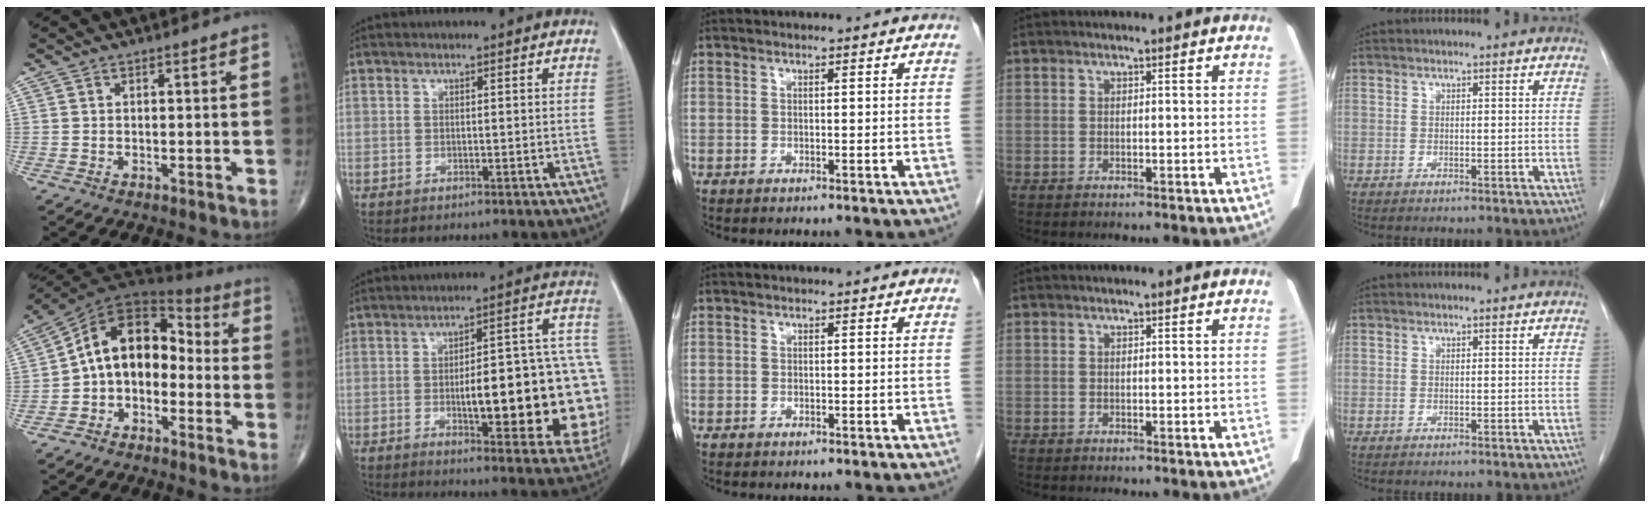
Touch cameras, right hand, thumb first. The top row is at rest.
{"thumb": {"total": 12.7, "force": [-2.0, 8.8, 8.9], "torque": [-0.119, 0.065, -0.051]}, "index": {"total": 24.1, "force": [-3.1, 6.2, 23.1], "torque": [-0.214, 0.032, -0.025]}}